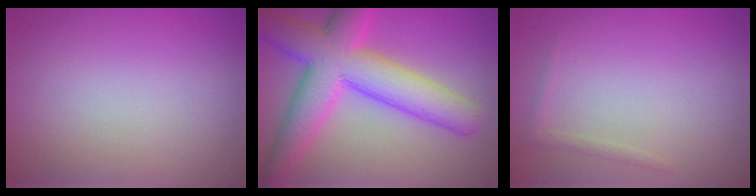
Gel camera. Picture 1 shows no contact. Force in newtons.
{"total": 9.1, "press": 9.1, "slide": 0.3}
{"total": 0.8, "press": 0.8, "slide": 0.1}